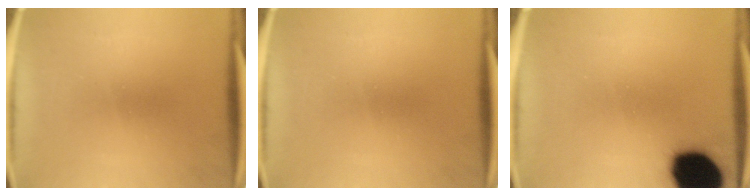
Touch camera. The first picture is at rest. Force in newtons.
{"total": 0.0}
{"total": 19.3}